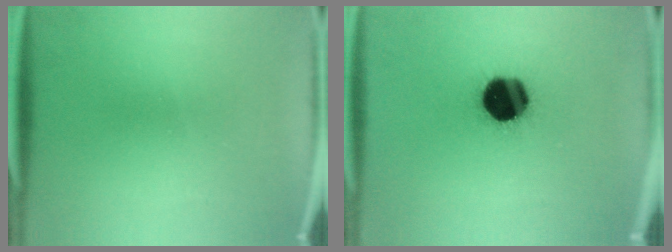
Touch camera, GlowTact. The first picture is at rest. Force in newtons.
{"total": 18.5}